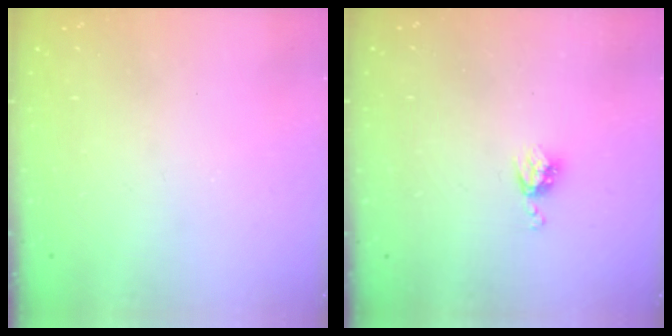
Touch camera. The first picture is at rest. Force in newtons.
{"total": 4.5, "press": 4.4, "slide": 0.7}